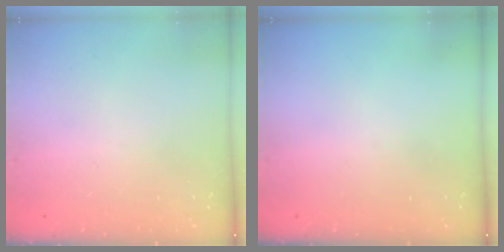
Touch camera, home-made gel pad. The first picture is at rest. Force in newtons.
{"total": 0.0}